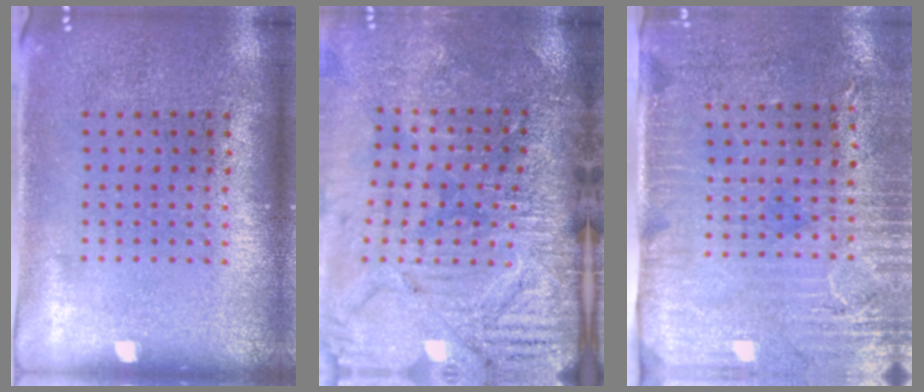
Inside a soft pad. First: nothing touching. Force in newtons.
{"total": 4.0, "press": 3.6, "slide": 1.7}
{"total": 3.1, "press": 2.6, "slide": 1.6}